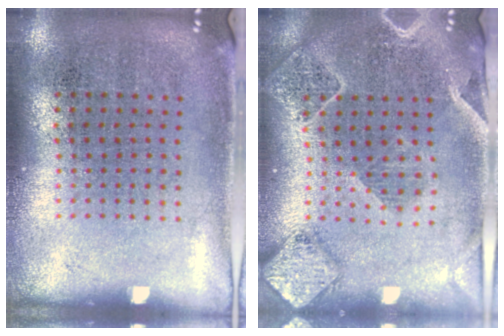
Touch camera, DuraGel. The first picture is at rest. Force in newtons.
{"total": 2.3, "press": 2.1, "slide": 1.0}